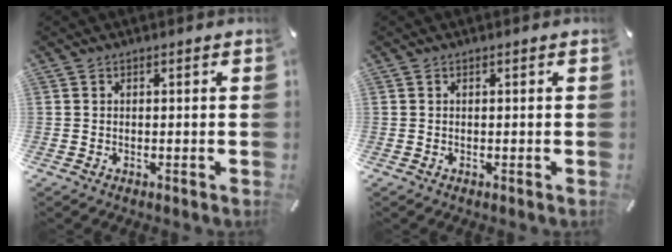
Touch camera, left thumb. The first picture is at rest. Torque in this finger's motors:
{"motor_torque": [-0.13, -0.13, 0.00, 0.00, 0.00]}